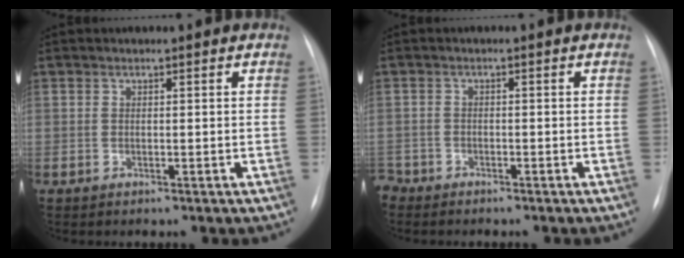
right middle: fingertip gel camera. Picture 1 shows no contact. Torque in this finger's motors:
{"motor_torque": [0.56, -0.53, 0.08, 0.00]}